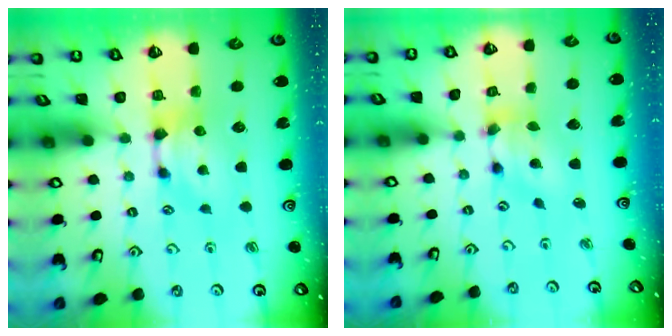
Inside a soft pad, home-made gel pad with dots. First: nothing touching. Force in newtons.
{"total": 4.3, "press": 3.9, "slide": 1.8}